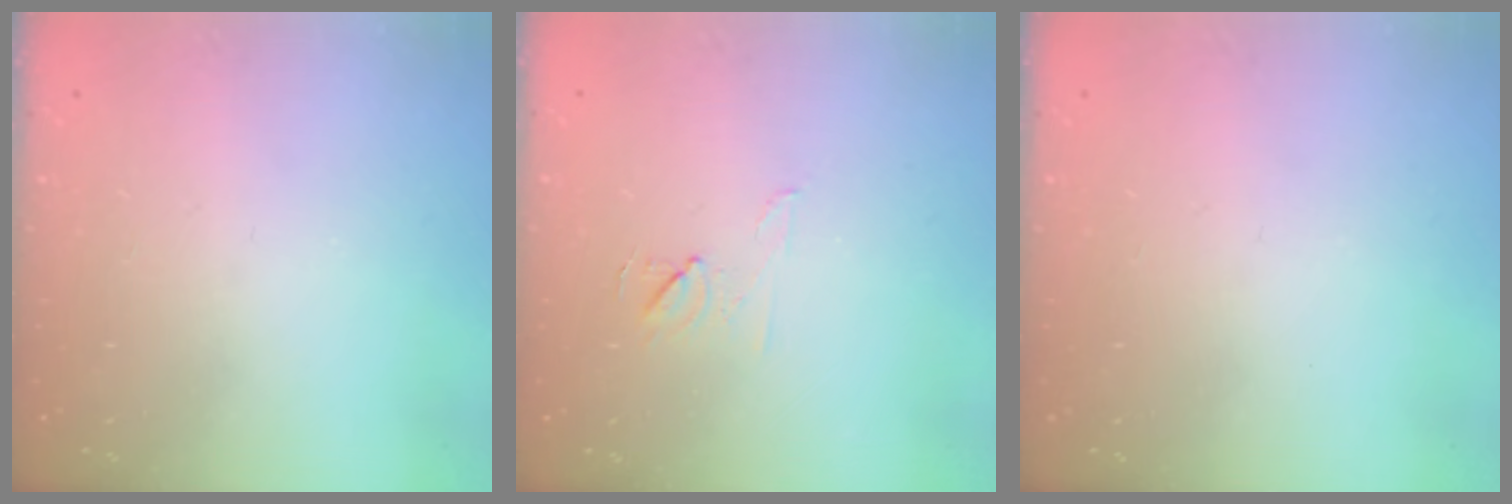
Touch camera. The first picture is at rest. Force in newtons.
{"total": 5.9, "press": 5.9, "slide": 0.9}
{"total": 0.0}